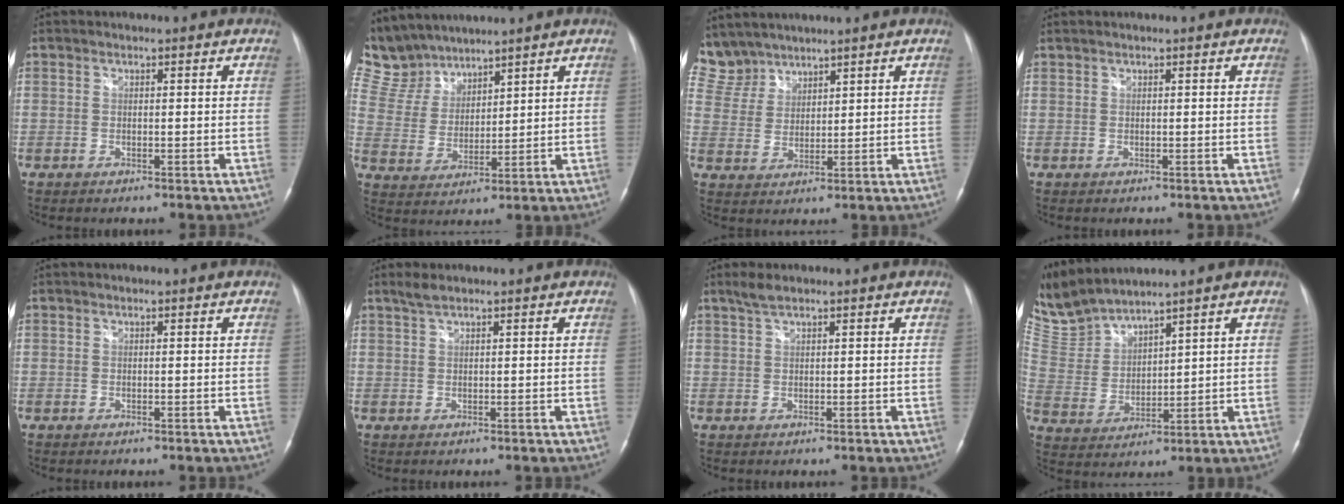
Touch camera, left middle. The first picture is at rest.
{"total": 10.5, "force": [9.7, 3.7, 1.2], "torque": [-0.046, 0.017, 0.212]}
{"total": 8.2, "force": [7.3, 3.6, 0.1], "torque": [-0.012, 0.011, 0.162]}
{"total": 0.0}
{"total": 0.0}
{"total": 1.8, "force": [1.4, 0.2, 1.0], "torque": [-0.028, 0.009, 0.032]}
{"total": 2.2, "force": [1.7, 0.4, 1.3], "torque": [-0.034, 0.009, 0.037]}
{"total": 10.6, "force": [10.4, 0.5, 2.1], "torque": [-0.074, 0.010, 0.232]}